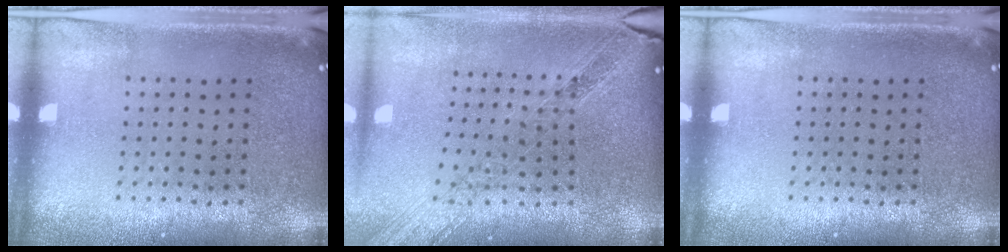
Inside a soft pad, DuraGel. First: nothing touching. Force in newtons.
{"total": 1.2, "press": 1.2, "slide": 0.3}
{"total": 0.0}